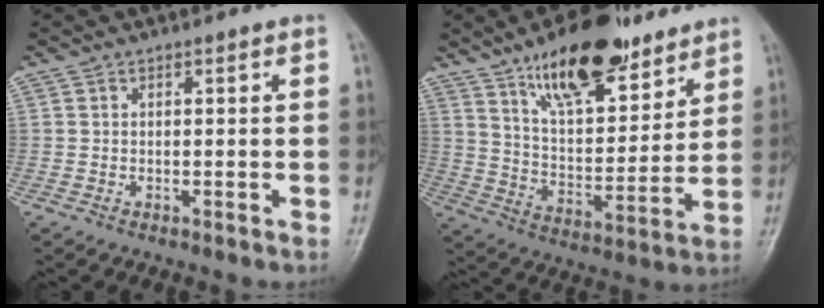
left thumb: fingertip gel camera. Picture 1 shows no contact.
{"total": 19.4, "force": [13.1, 7.7, 12.1], "torque": [-0.147, -0.073, 0.222]}